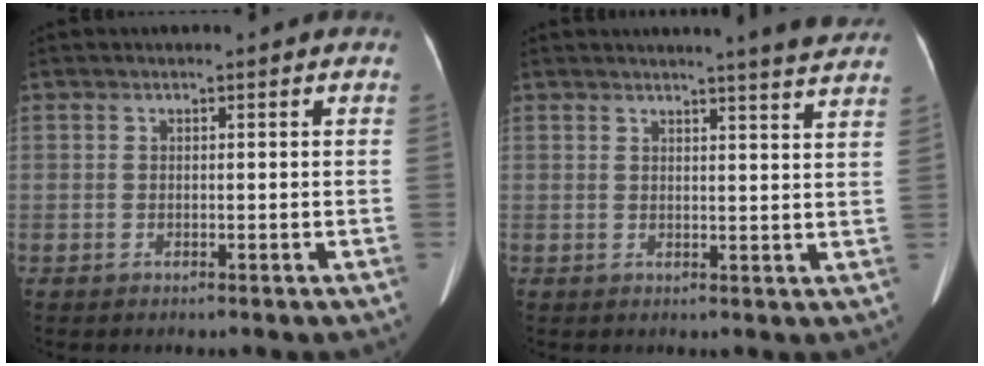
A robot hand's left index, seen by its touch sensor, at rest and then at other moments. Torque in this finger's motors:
{"motor_torque": [0.52, -1.15, 0.21, 0.08]}